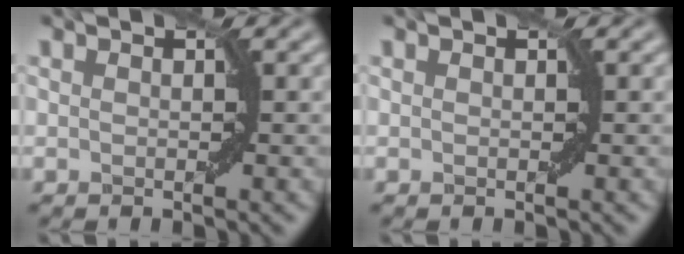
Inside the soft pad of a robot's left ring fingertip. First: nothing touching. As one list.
[{"total": 0.0}]